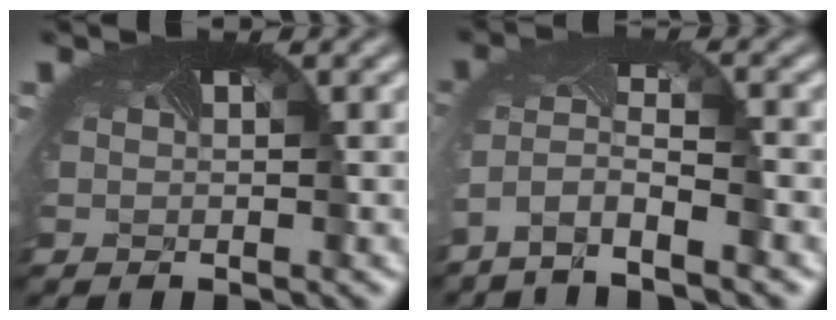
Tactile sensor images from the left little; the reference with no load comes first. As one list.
[{"total": 5.5, "force": [-3.8, 1.1, 3.8], "torque": [-0.087, -0.010, -0.071]}]